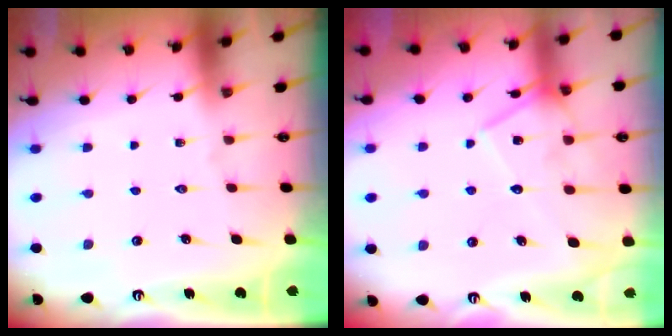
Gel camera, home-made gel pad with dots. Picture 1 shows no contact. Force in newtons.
{"total": 13.0, "press": 13.0, "slide": 0.8}